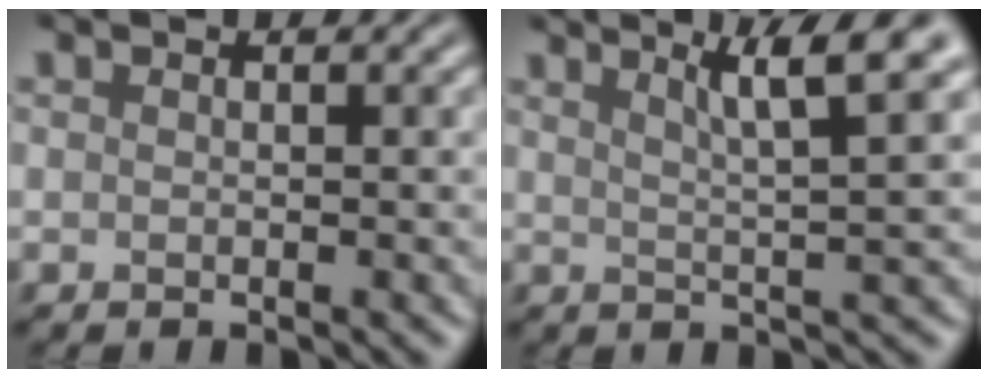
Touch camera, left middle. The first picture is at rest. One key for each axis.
{"total": 5.4, "fx": 2.9, "fy": 0.7, "fz": 4.5, "tx": -0.066, "ty": 0.010, "tz": 0.049}